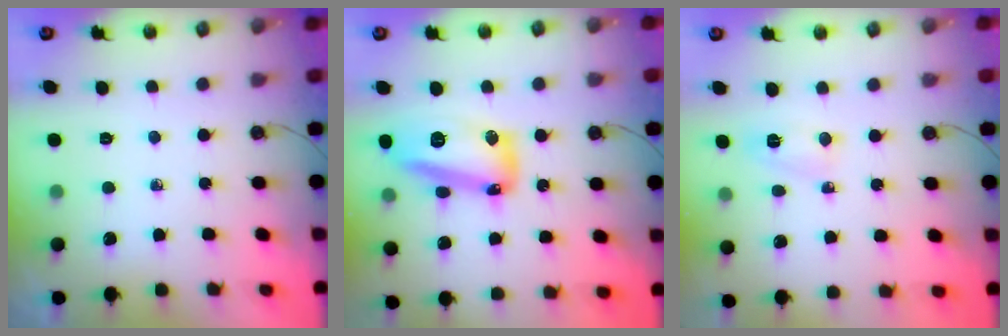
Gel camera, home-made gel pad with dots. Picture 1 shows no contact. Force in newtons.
{"total": 23.5, "press": 20.6, "slide": 11.3}
{"total": 3.0, "press": 2.8, "slide": 1.1}